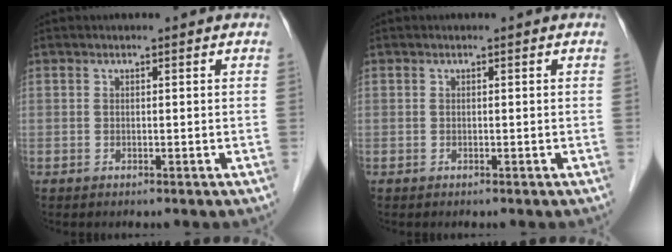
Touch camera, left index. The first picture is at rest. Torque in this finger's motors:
{"motor_torque": [0.00, 0.00, 0.00, 0.00]}